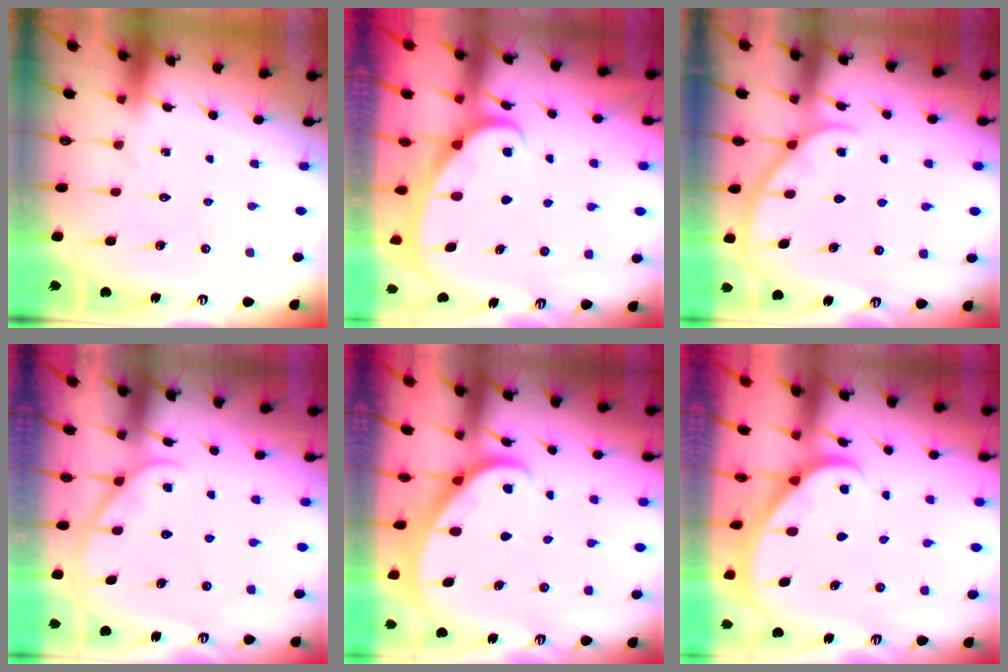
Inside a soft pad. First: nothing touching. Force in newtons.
{"total": 2.1, "press": 2.1, "slide": 0.1}
{"total": 1.8, "press": 1.8, "slide": 0.2}
{"total": 2.7, "press": 2.7, "slide": 0.3}
{"total": 1.9, "press": 1.9, "slide": 0.2}
{"total": 2.1, "press": 2.1, "slide": 0.1}